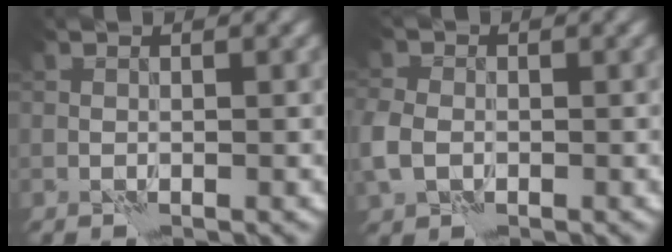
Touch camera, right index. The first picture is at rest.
{"total": 3.8, "force": [-1.1, 2.9, 2.2], "torque": [-0.063, -0.005, -0.028]}